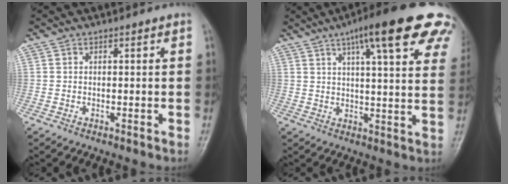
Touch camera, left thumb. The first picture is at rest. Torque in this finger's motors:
{"motor_torque": [0.27, 0.26, 1.42, -1.33, 0.31]}